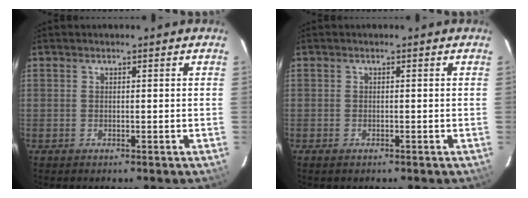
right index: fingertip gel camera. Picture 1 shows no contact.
{"total": 1.0, "force": [-0.7, 0.5, 0.5], "torque": [-0.010, -0.003, -0.014]}